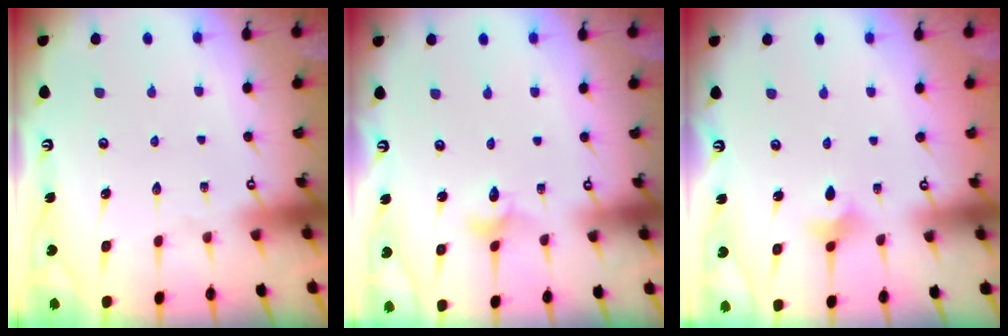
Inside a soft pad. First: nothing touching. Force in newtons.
{"total": 3.1, "press": 3.1, "slide": 0.3}
{"total": 4.3, "press": 4.2, "slide": 1.0}